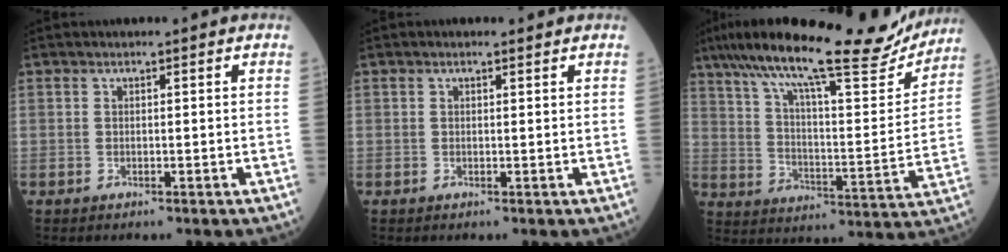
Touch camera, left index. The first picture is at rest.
{"total": 0.6, "force": [0.4, 0.2, 0.3], "torque": [-0.015, 0.001, 0.004]}
{"total": 25.5, "force": [21.1, 3.4, 13.8], "torque": [-0.232, 0.003, 0.304]}